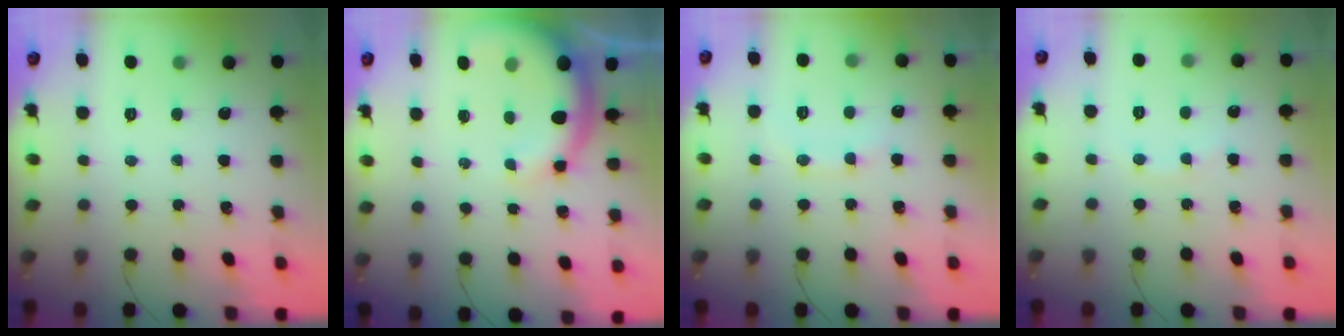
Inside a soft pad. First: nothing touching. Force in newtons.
{"total": 10.2, "press": 10.0, "slide": 2.1}
{"total": 8.6, "press": 8.6, "slide": 0.6}
{"total": 4.2, "press": 4.0, "slide": 1.2}